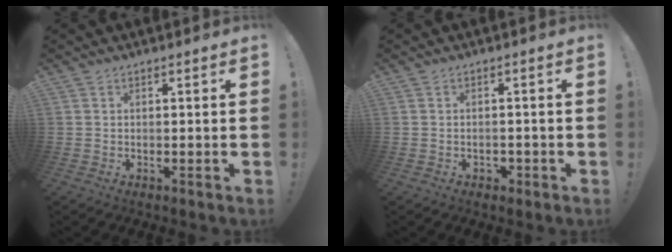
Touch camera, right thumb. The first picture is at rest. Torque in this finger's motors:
{"motor_torque": [0.34, -0.24, -0.26, 0.23, -0.06]}